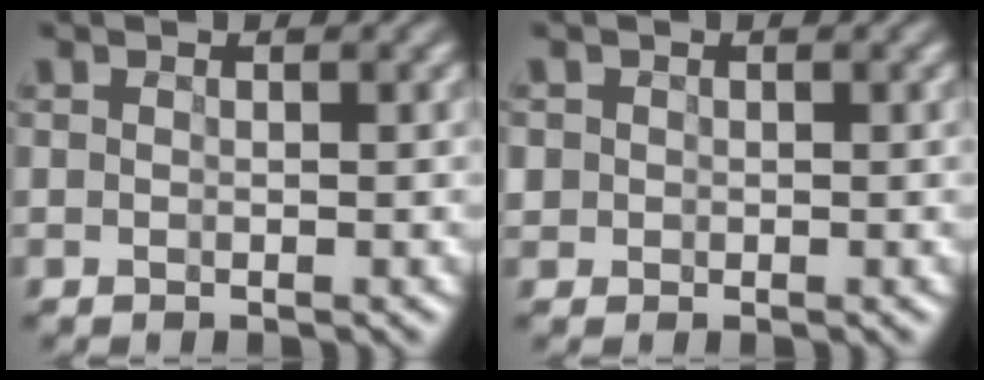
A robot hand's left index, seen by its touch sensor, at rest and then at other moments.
{"total": 2.7, "force": [0.2, 2.6, 0.7], "torque": [-0.023, 0.027, -0.003]}